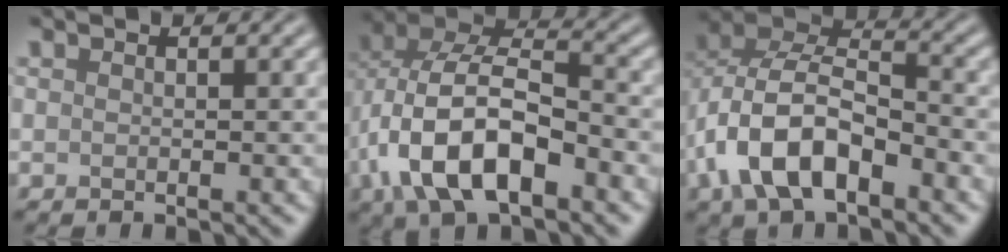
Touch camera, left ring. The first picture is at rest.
{"total": 11.0, "force": [-3.6, 5.7, 8.7], "torque": [-0.177, 0.006, -0.072]}
{"total": 9.0, "force": [-3.4, 4.9, 6.7], "torque": [-0.134, 0.011, -0.074]}